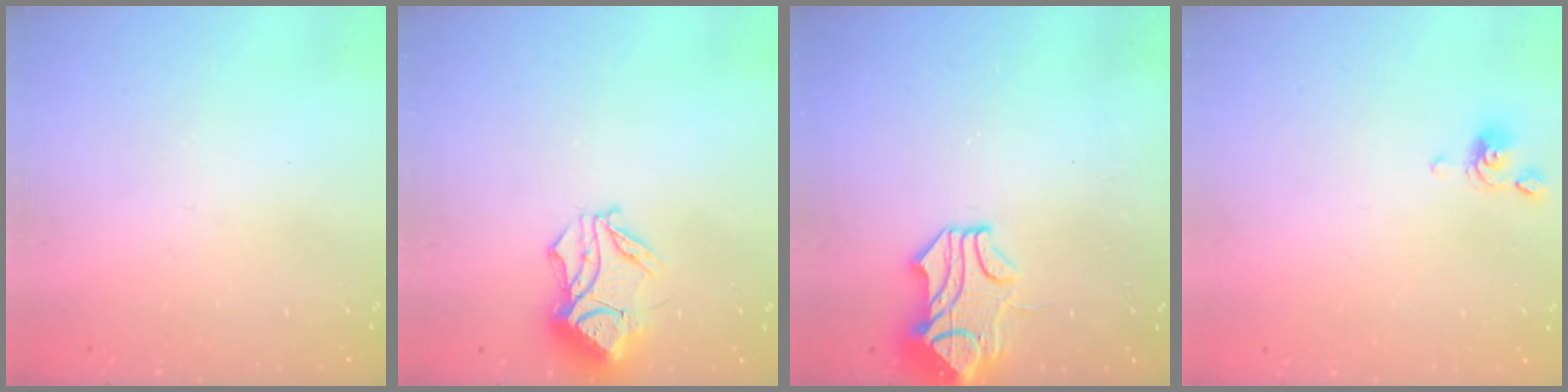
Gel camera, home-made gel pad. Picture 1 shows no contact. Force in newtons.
{"total": 13.9, "press": 13.9, "slide": 0.3}
{"total": 2.1, "press": 1.5, "slide": 1.5}
{"total": 1.9, "press": 1.8, "slide": 0.6}